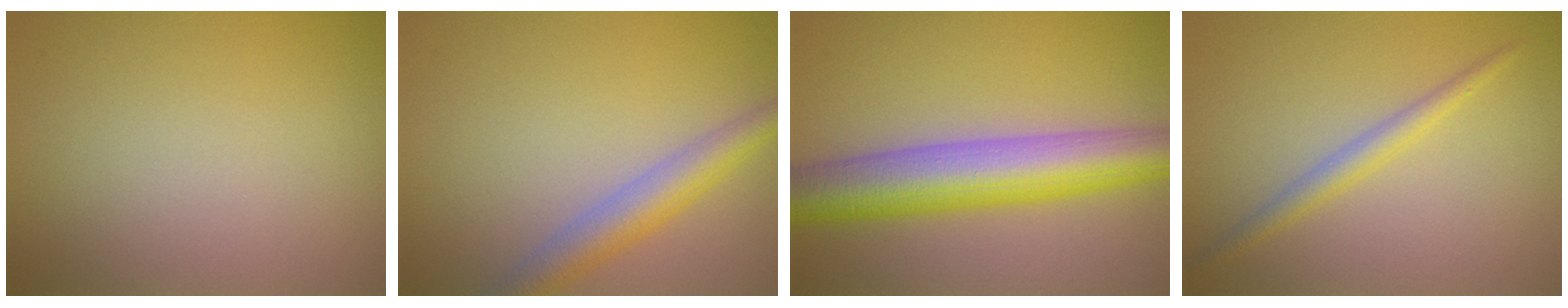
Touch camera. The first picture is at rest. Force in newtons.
{"total": 4.3, "press": 4.3, "slide": 0.2}
{"total": 8.8, "press": 8.8, "slide": 0.5}
{"total": 2.0, "press": 2.0, "slide": 0.1}